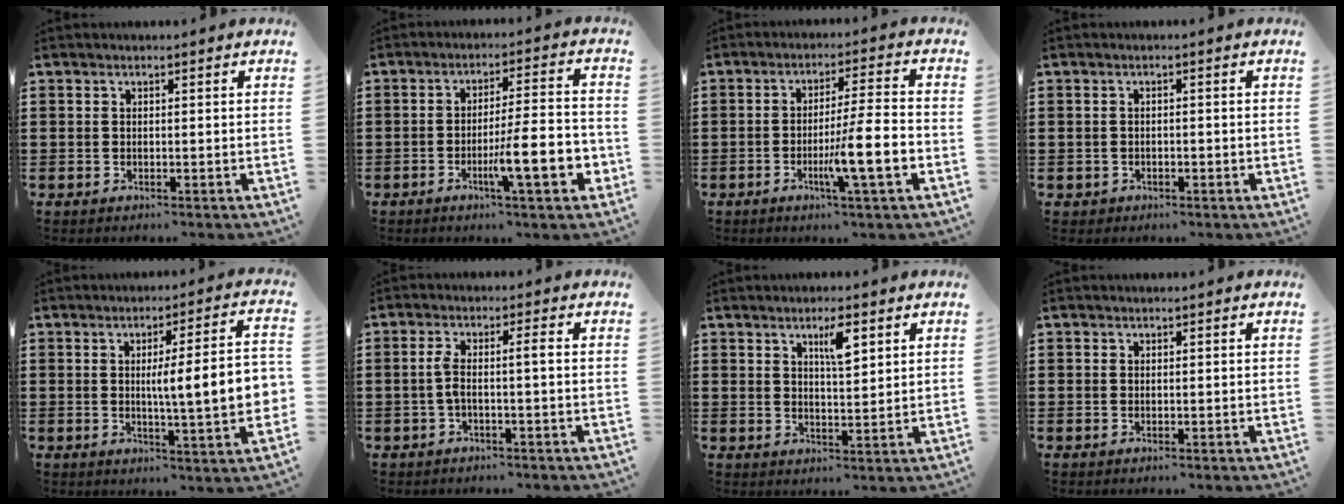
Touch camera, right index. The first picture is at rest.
{"total": 11.1, "force": [-3.8, 1.9, 10.2], "torque": [-0.162, -0.003, -0.062]}
{"total": 8.8, "force": [-3.1, 0.2, 8.3], "torque": [-0.141, -0.007, -0.054]}
{"total": 0.9, "force": [-0.6, 0.6, 0.1], "torque": [-0.006, 0.000, -0.014]}
{"total": 9.8, "force": [-0.1, 1.1, 9.7], "torque": [-0.155, -0.007, -0.010]}
{"total": 3.3, "force": [-0.7, 0.2, 3.2], "torque": [-0.068, 0.000, -0.019]}
{"total": 4.2, "force": [2.2, 1.1, 3.4], "torque": [-0.056, 0.002, 0.033]}
{"total": 0.0}